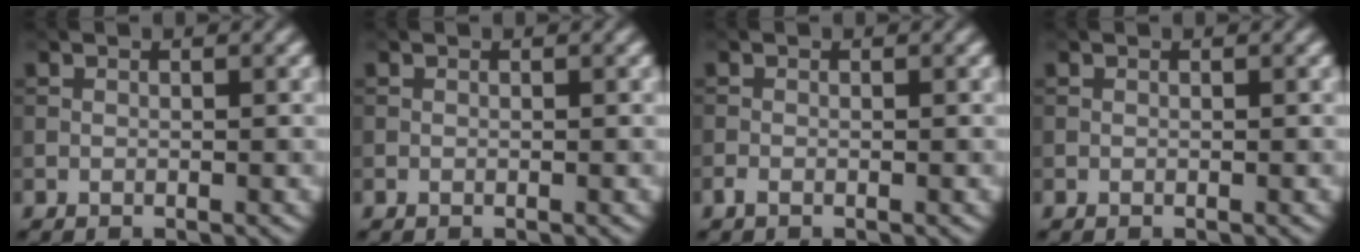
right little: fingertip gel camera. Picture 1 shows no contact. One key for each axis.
{"total": 0.0}
{"total": 0.6, "fx": -0.4, "fy": 0.2, "fz": 0.4, "tx": -0.011, "ty": -0.001, "tz": -0.010}
{"total": 0.0}